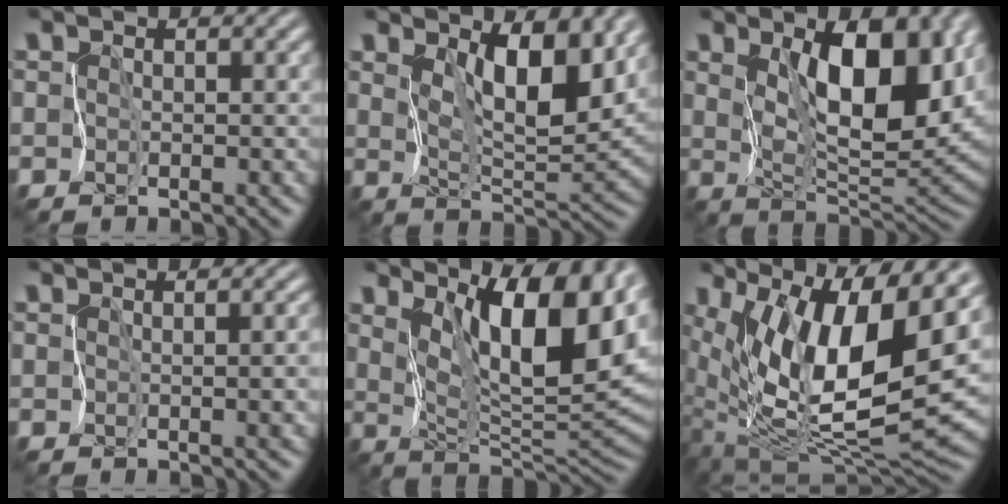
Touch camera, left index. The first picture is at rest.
{"total": 6.2, "force": [2.9, 2.2, 5.0], "torque": [-0.083, -0.013, 0.050]}
{"total": 9.1, "force": [2.9, 3.8, 7.8], "torque": [-0.121, -0.010, 0.048]}
{"total": 3.3, "force": [-0.7, 1.6, 2.9], "torque": [-0.020, 0.006, 0.002]}
{"total": 10.3, "force": [4.7, 3.3, 8.5], "torque": [-0.127, -0.004, 0.078]}
{"total": 14.2, "force": [4.9, 5.2, 12.3], "torque": [-0.228, -0.003, 0.090]}